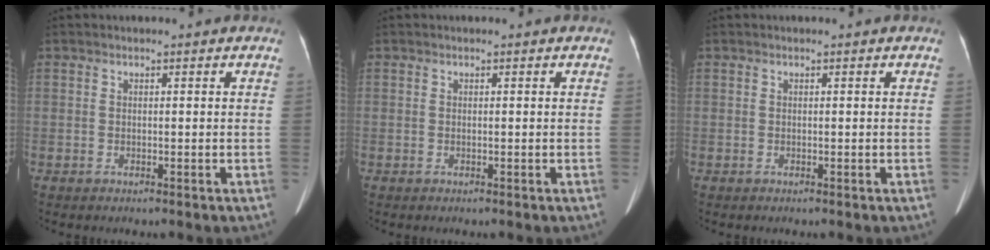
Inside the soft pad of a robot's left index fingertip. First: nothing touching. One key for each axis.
{"total": 0.0}
{"total": 0.0}